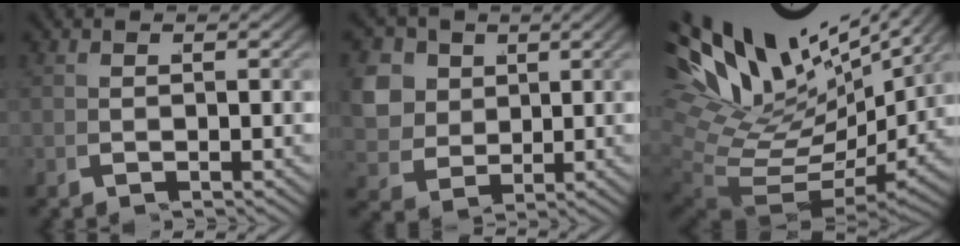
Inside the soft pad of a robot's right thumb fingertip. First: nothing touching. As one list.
[{"total": 8.5, "force": [2.3, 6.9, 4.3], "torque": [-0.109, -0.026, 0.052]}, {"total": 12.6, "force": [3.7, 7.5, 9.4], "torque": [-0.196, -0.048, 0.091]}]